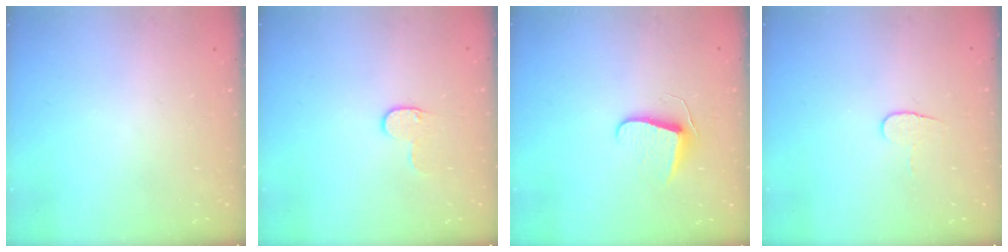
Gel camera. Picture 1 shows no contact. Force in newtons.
{"total": 5.1, "press": 5.1, "slide": 0.5}
{"total": 7.5, "press": 7.4, "slide": 0.6}
{"total": 5.3, "press": 5.3, "slide": 0.5}